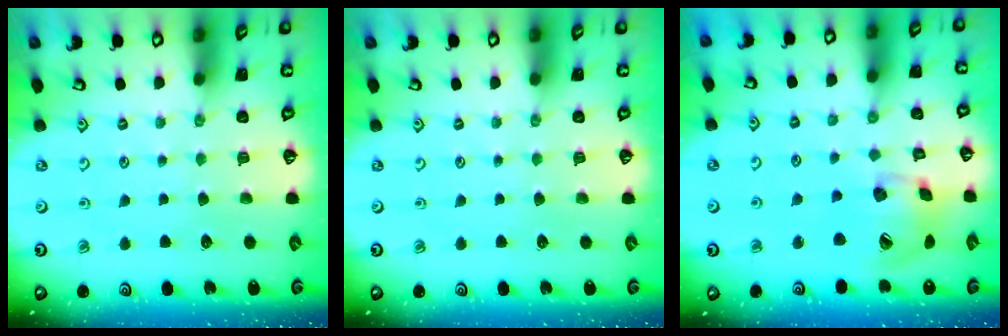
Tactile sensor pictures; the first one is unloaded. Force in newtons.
{"total": 0.0}
{"total": 20.0, "press": 19.7, "slide": 2.9}